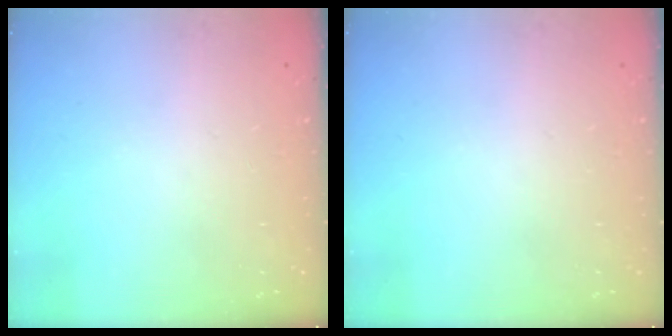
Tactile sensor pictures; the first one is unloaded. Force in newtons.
{"total": 0.0}